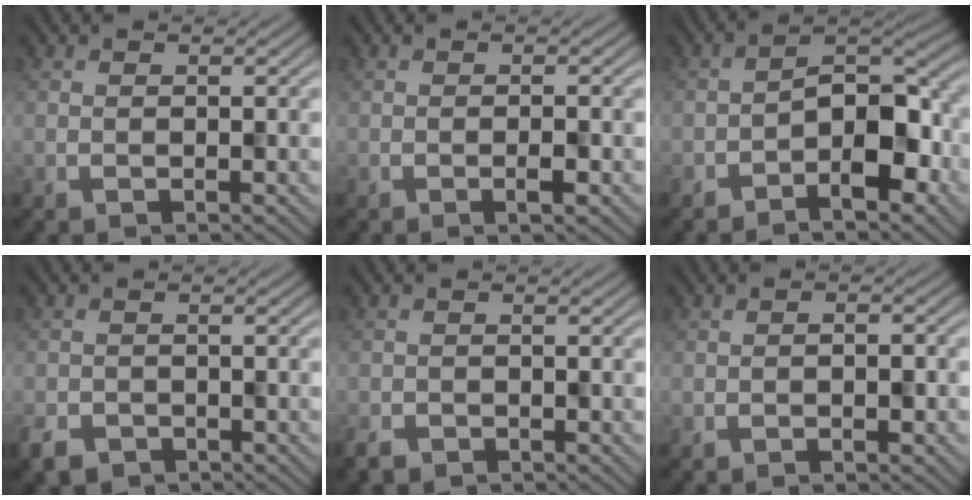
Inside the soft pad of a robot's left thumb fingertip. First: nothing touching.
{"total": 1.0, "force": [-0.4, 0.0, 0.9], "torque": [-0.014, 0.005, -0.007]}
{"total": 6.8, "force": [-2.7, 3.2, 5.3], "torque": [-0.060, 0.020, -0.052]}
{"total": 2.9, "force": [-2.3, 1.6, 0.6], "torque": [-0.011, -0.008, -0.045]}
{"total": 1.8, "force": [-1.6, 0.8, 0.1], "torque": [-0.002, -0.005, -0.031]}
{"total": 1.2, "force": [-0.6, 0.4, 0.9], "torque": [-0.015, 0.004, -0.012]}